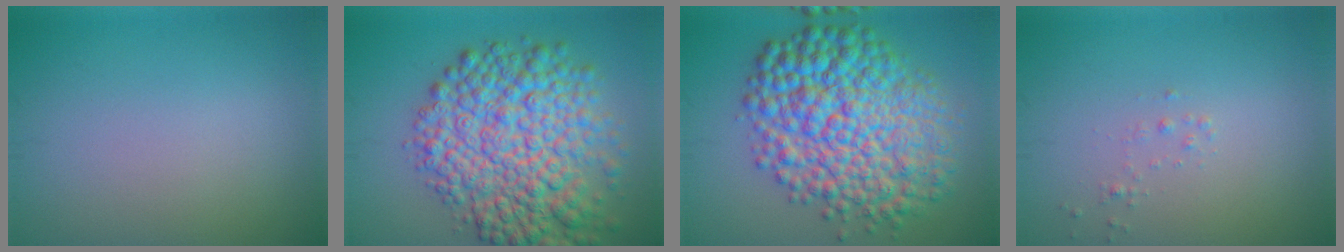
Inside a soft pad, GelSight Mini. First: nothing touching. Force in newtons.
{"total": 10.8, "press": 10.8, "slide": 0.2}
{"total": 11.0, "press": 11.0, "slide": 0.1}
{"total": 0.6, "press": 0.6, "slide": 0.0}